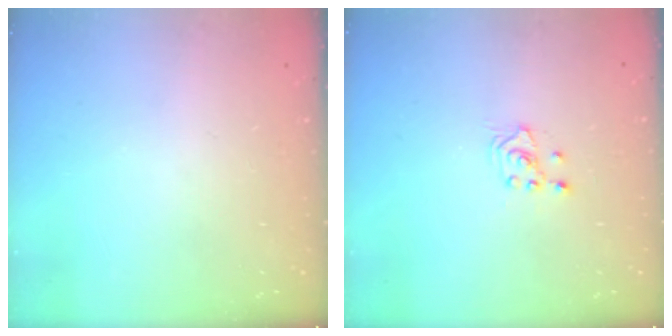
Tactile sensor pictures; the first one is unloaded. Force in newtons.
{"total": 2.5, "press": 2.4, "slide": 0.9}